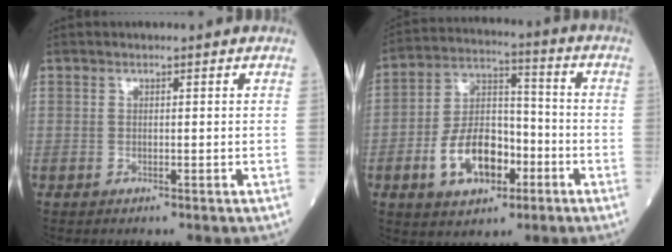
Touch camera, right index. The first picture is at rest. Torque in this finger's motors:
{"motor_torque": [1.46, -0.68, 0.32, 0.08]}